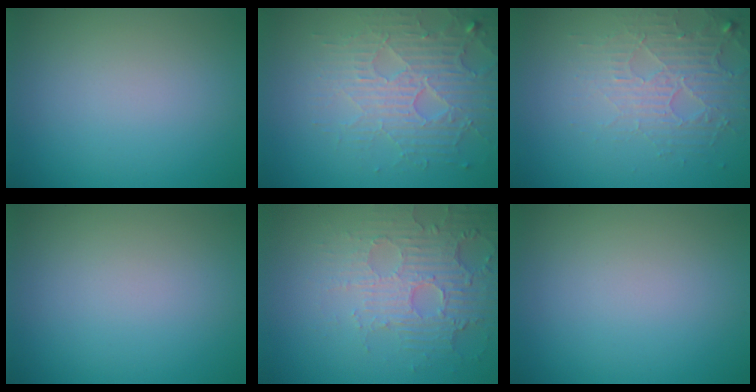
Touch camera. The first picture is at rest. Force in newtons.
{"total": 4.1, "press": 4.1, "slide": 0.4}
{"total": 3.8, "press": 2.9, "slide": 2.4}
{"total": 0.0}
{"total": 4.3, "press": 3.8, "slide": 2.0}
{"total": 0.0}